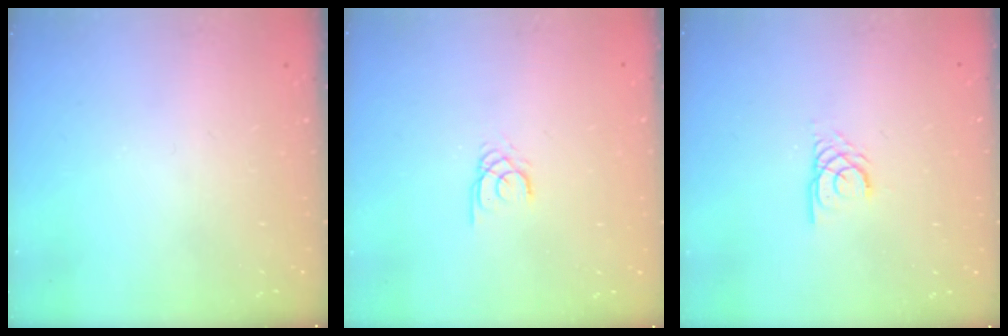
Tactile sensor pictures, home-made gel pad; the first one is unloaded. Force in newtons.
{"total": 1.7, "press": 1.7, "slide": 0.2}
{"total": 2.3, "press": 2.3, "slide": 0.1}